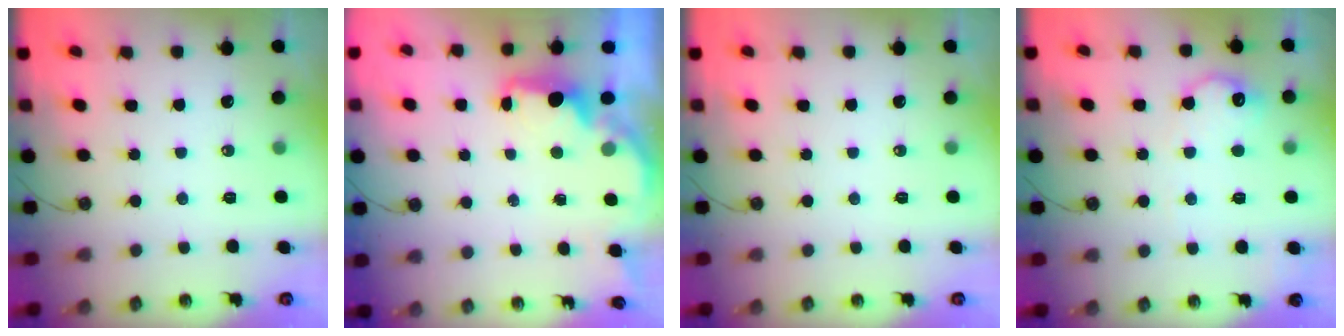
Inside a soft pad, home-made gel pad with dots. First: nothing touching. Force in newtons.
{"total": 2.3, "press": 2.2, "slide": 0.8}
{"total": 0.0}
{"total": 12.4, "press": 12.4, "slide": 0.6}